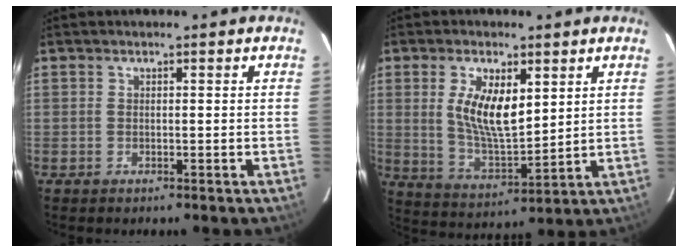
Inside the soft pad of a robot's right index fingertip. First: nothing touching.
{"total": 11.2, "force": [3.3, 4.6, 9.7], "torque": [-0.184, -0.001, 0.072]}